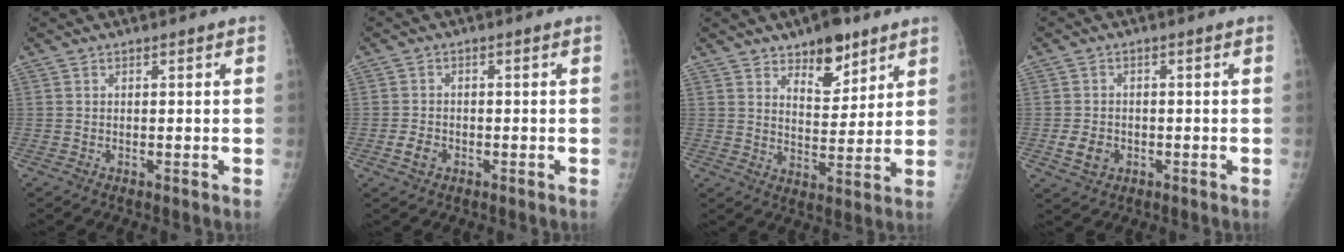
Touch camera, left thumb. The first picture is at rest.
{"total": 3.2, "force": [-1.3, 2.4, 1.7], "torque": [-0.028, 0.007, -0.022]}
{"total": 9.8, "force": [6.6, 4.7, 5.5], "torque": [-0.053, -0.044, 0.106]}
{"total": 4.1, "force": [-1.2, 3.2, 2.2], "torque": [-0.031, 0.003, -0.016]}